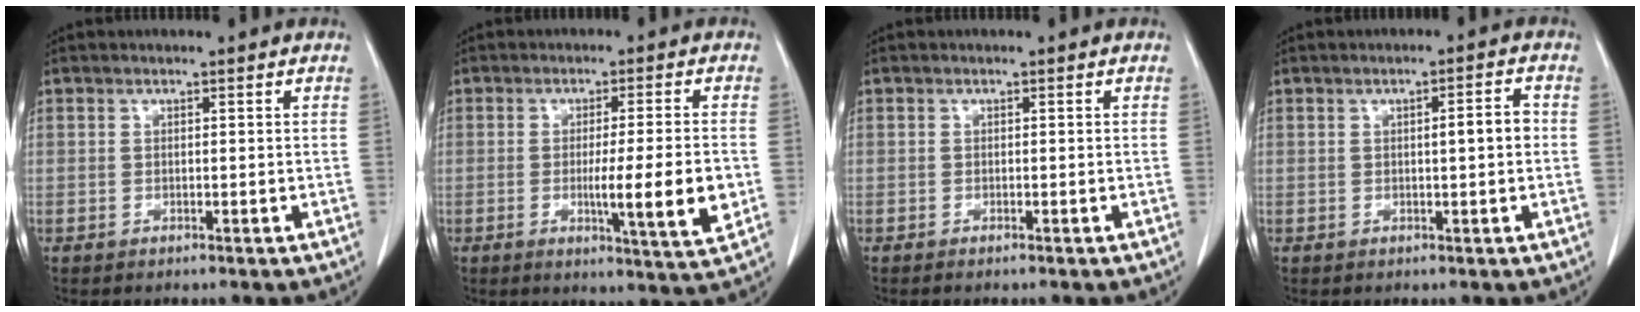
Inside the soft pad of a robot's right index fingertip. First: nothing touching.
{"total": 9.5, "force": [-1.8, -0.4, 9.3], "torque": [-0.142, -0.023, -0.029]}
{"total": 0.7, "force": [-0.6, 0.0, 0.4], "torque": [-0.008, -0.002, -0.008]}
{"total": 3.2, "force": [0.1, 0.4, 3.2], "torque": [-0.049, 0.005, 0.001]}